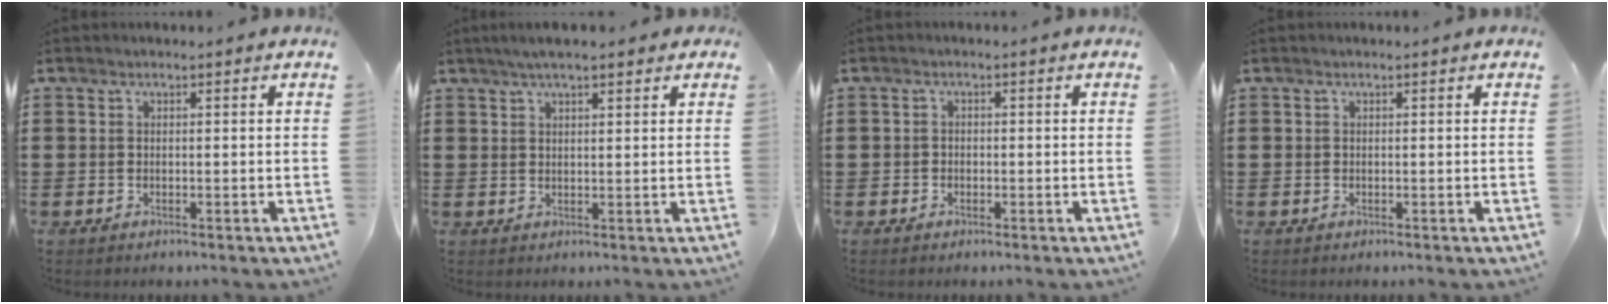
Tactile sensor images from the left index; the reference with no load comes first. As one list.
[{"total": 3.4, "force": [2.4, 0.8, 2.3], "torque": [-0.048, 0.009, 0.044]}, {"total": 1.0, "force": [-0.7, 0.8, 0.1], "torque": [-0.005, 0.002, -0.015]}, {"total": 0.0}]